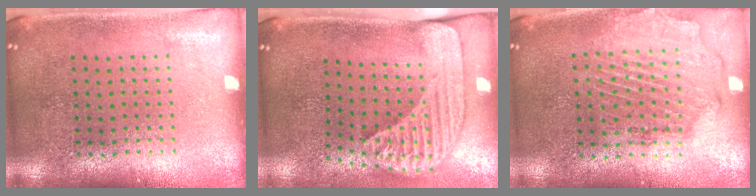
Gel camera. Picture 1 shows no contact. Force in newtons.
{"total": 2.4, "press": 1.7, "slide": 1.7}
{"total": 1.9, "press": 1.7, "slide": 0.7}